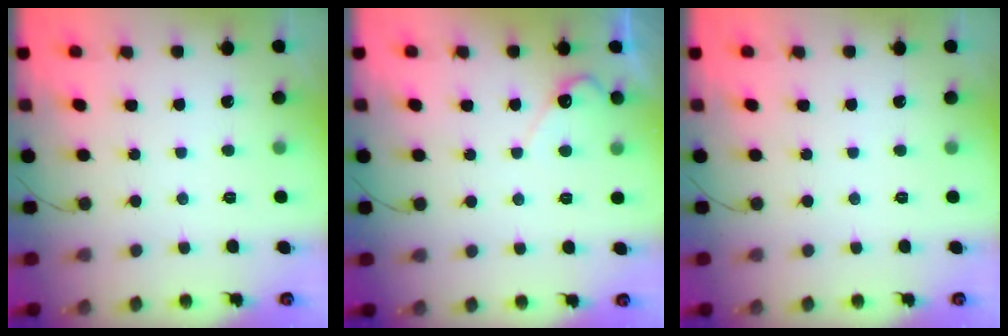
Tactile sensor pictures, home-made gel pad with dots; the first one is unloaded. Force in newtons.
{"total": 4.9, "press": 4.8, "slide": 0.4}
{"total": 0.0}